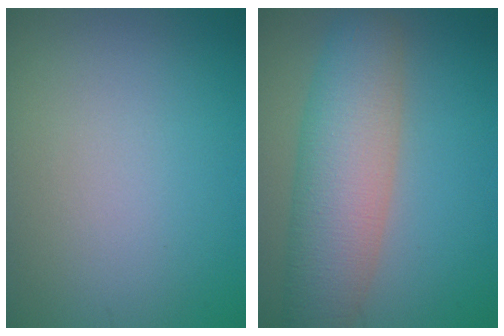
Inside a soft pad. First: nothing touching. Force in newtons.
{"total": 7.6, "press": 7.6, "slide": 0.5}